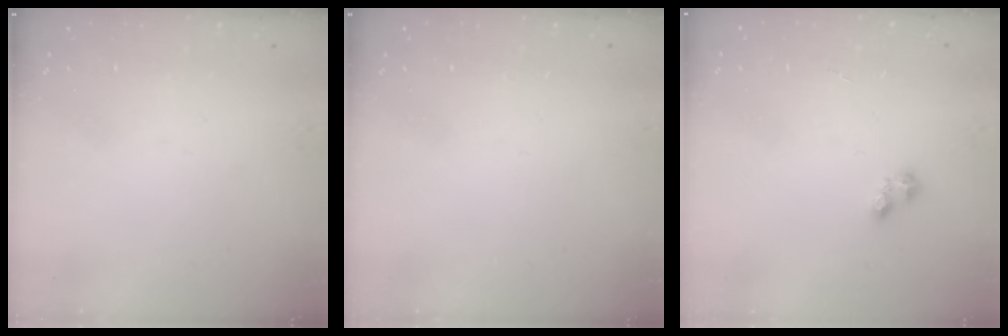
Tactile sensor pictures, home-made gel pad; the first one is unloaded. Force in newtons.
{"total": 0.0}
{"total": 2.7, "press": 2.7, "slide": 0.4}